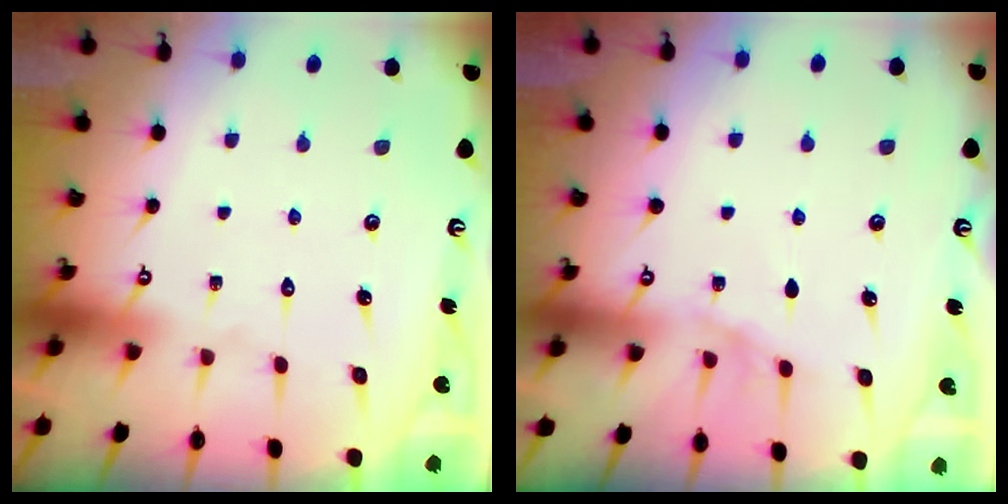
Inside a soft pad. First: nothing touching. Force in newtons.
{"total": 6.0, "press": 5.3, "slide": 2.8}